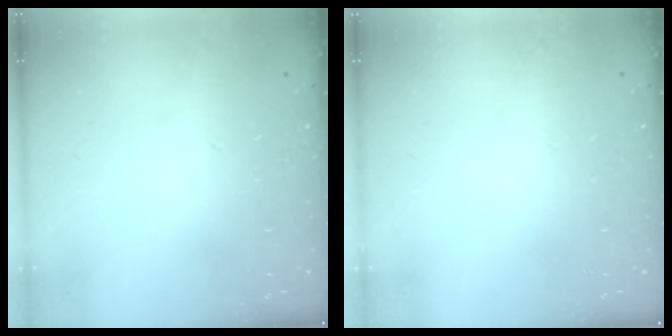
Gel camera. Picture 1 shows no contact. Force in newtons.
{"total": 0.0}